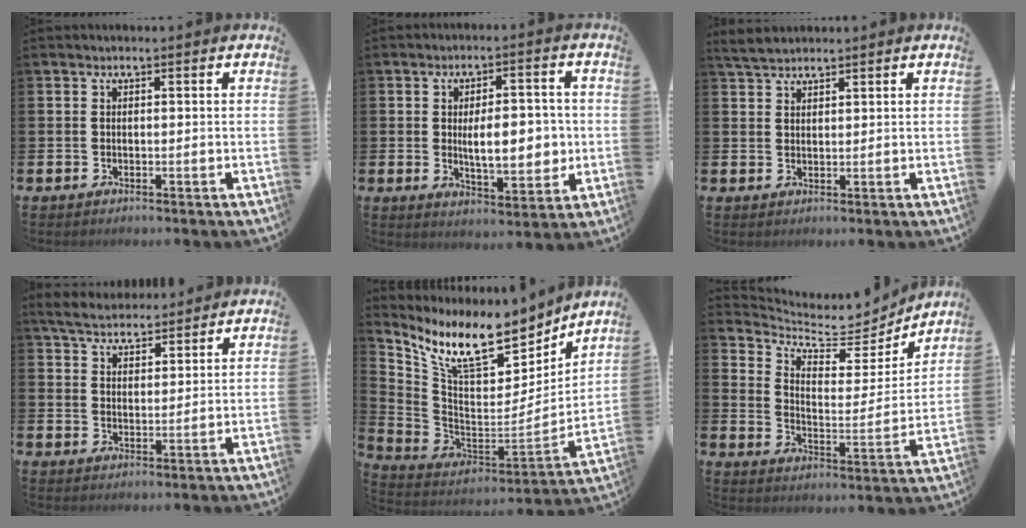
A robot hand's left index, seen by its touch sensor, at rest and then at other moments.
{"total": 8.0, "force": [-0.3, 3.7, 7.1], "torque": [-0.095, 0.000, -0.010]}
{"total": 3.1, "force": [3.0, 0.6, 0.6], "torque": [-0.011, -0.010, 0.056]}
{"total": 5.3, "force": [5.2, 0.9, 0.8], "torque": [-0.030, -0.025, 0.094]}
{"total": 11.7, "force": [9.2, 4.3, 5.8], "torque": [-0.137, -0.061, 0.160]}
{"total": 7.2, "force": [6.9, 2.0, 1.0], "torque": [-0.054, -0.063, 0.117]}